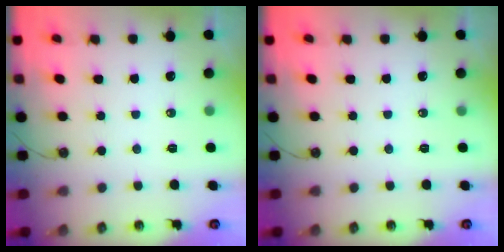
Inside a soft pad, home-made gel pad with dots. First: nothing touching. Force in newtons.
{"total": 0.0}